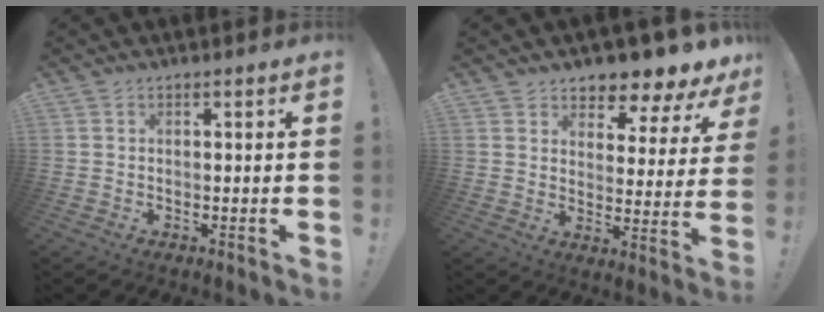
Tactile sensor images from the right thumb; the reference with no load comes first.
{"total": 5.9, "force": [5.4, 1.8, 1.5], "torque": [-0.016, -0.066, 0.093]}